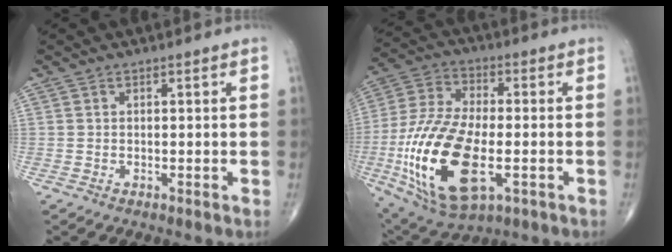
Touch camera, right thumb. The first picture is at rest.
{"total": 22.6, "force": [-5.4, 10.6, 19.2], "torque": [-0.401, 0.001, -0.085]}